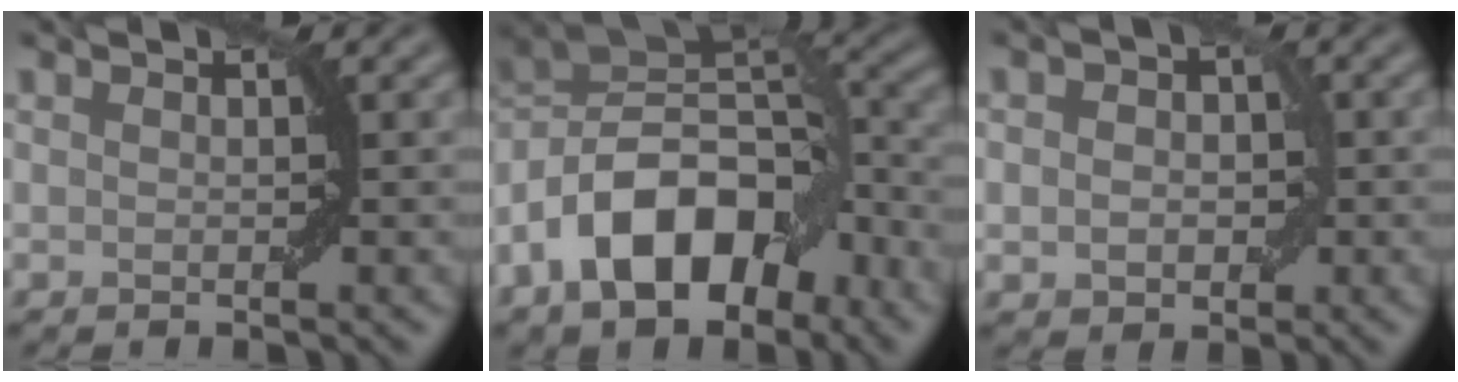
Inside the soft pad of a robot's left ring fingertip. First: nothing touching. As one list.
[{"total": 12.4, "force": [-5.6, 7.0, 8.6], "torque": [-0.141, 0.014, -0.113]}, {"total": 3.4, "force": [0.0, 2.6, 2.2], "torque": [-0.019, 0.006, -0.012]}]